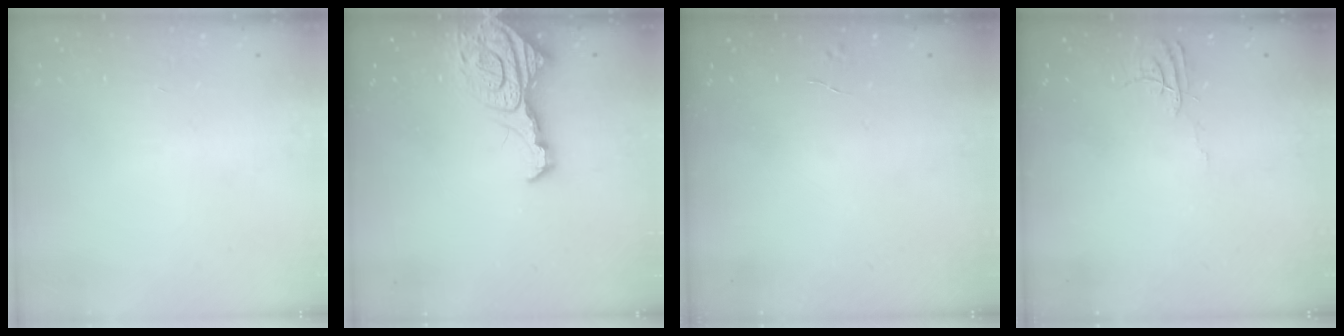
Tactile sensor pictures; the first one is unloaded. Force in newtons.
{"total": 15.1, "press": 15.0, "slide": 1.7}
{"total": 2.8, "press": 2.8, "slide": 0.3}
{"total": 5.1, "press": 5.1, "slide": 0.5}